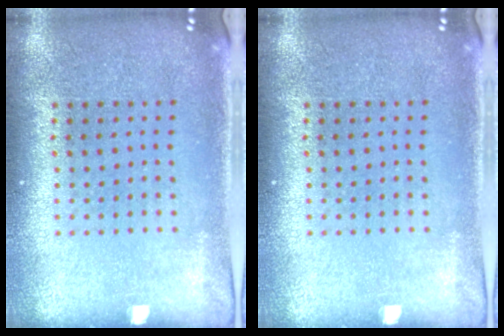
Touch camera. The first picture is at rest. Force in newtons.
{"total": 0.0}